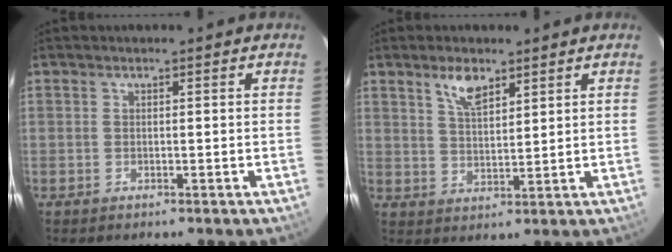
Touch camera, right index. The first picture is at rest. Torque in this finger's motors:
{"motor_torque": [0.56, 0.47, 0.32, 0.04]}